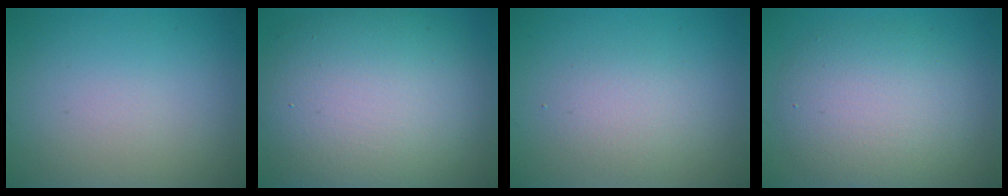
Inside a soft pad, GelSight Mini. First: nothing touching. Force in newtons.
{"total": 13.0, "press": 12.9, "slide": 1.0}
{"total": 2.1, "press": 2.1, "slide": 0.2}
{"total": 6.2, "press": 6.1, "slide": 0.4}